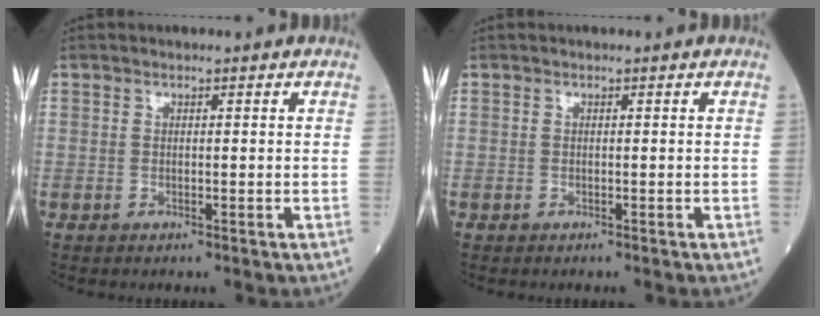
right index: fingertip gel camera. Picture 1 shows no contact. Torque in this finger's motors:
{"motor_torque": [-0.02, -0.02, 0.03, 0.01]}